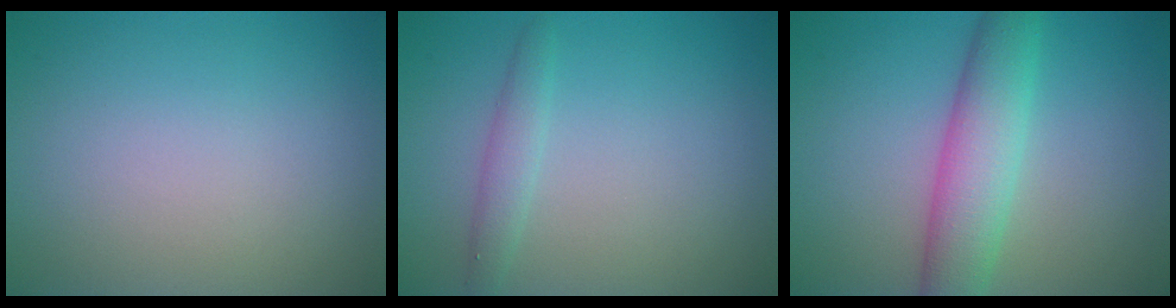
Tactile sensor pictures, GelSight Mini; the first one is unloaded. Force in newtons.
{"total": 1.6, "press": 1.6, "slide": 0.1}
{"total": 5.4, "press": 5.4, "slide": 0.2}